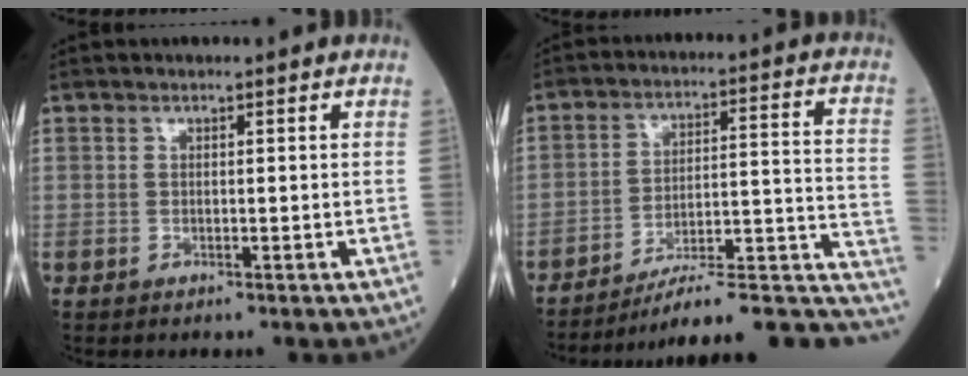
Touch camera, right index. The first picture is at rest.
{"total": 17.8, "force": [-14.8, 3.1, 9.5], "torque": [-0.058, 0.054, -0.206]}